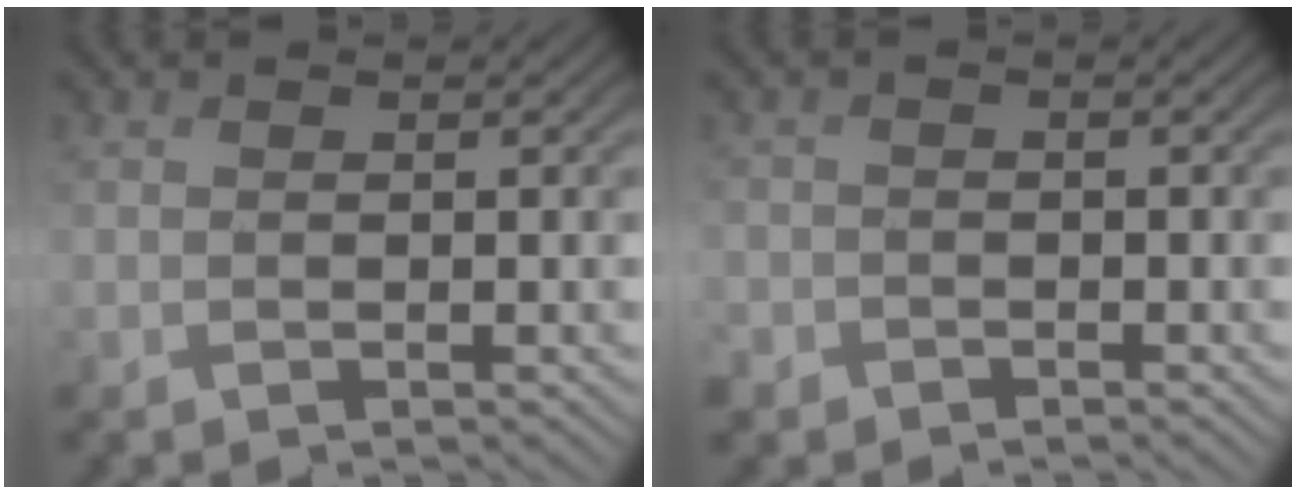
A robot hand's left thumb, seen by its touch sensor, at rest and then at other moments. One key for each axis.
{"total": 2.2, "fx": -1.2, "fy": 1.8, "fz": 0.1, "tx": -0.004, "ty": -0.006, "tz": -0.029}